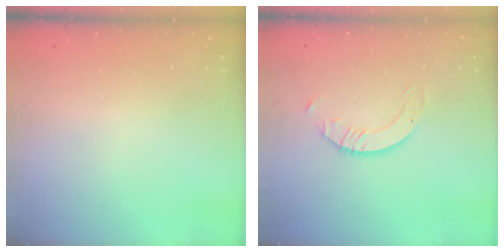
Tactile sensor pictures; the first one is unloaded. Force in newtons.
{"total": 2.3, "press": 2.3, "slide": 0.2}